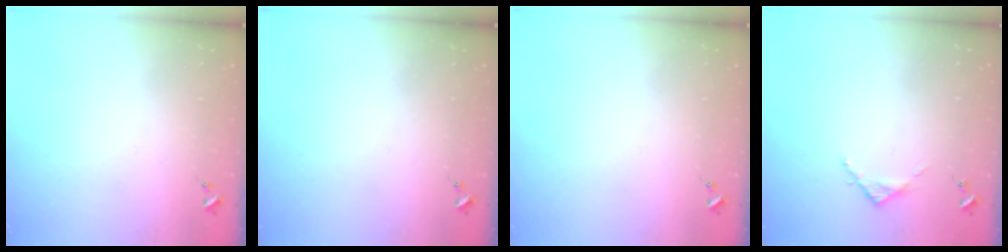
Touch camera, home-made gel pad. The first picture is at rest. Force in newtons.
{"total": 0.0}
{"total": 0.0}
{"total": 3.3, "press": 3.2, "slide": 0.3}